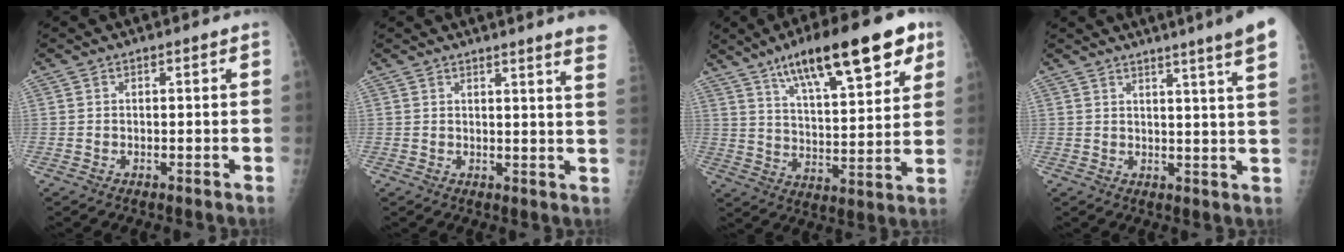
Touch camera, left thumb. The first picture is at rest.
{"total": 8.6, "force": [7.1, -0.7, 4.8], "torque": [-0.051, -0.045, 0.055]}
{"total": 21.4, "force": [12.2, 6.5, 16.4], "torque": [-0.222, -0.027, 0.193]}
{"total": 11.6, "force": [8.1, -0.6, 8.2], "torque": [-0.102, -0.034, 0.079]}